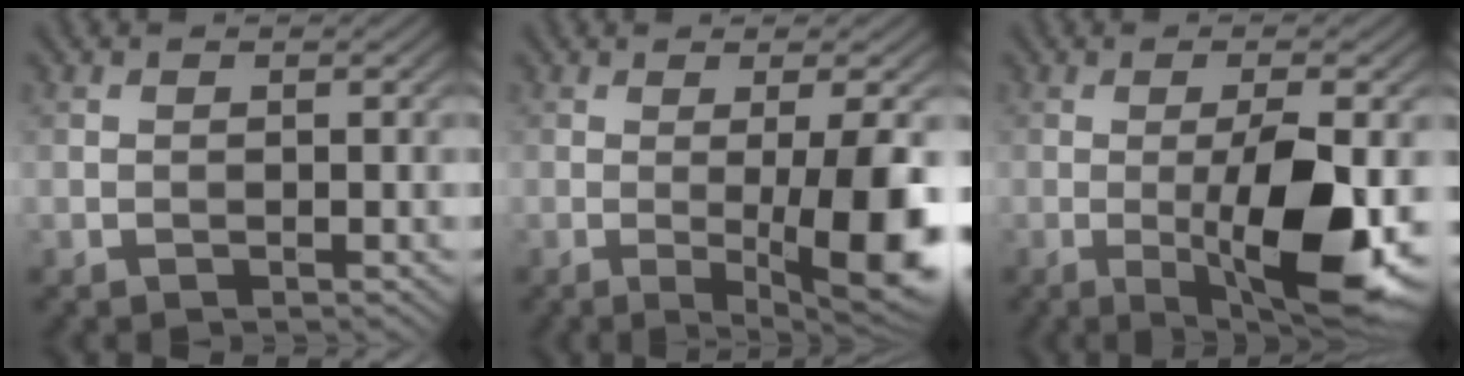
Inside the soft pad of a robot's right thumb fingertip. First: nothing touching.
{"total": 10.1, "force": [-1.4, 2.0, 9.8], "torque": [-0.143, -0.001, -0.016]}
{"total": 10.9, "force": [-2.2, 2.5, 10.4], "torque": [-0.167, -0.005, -0.033]}